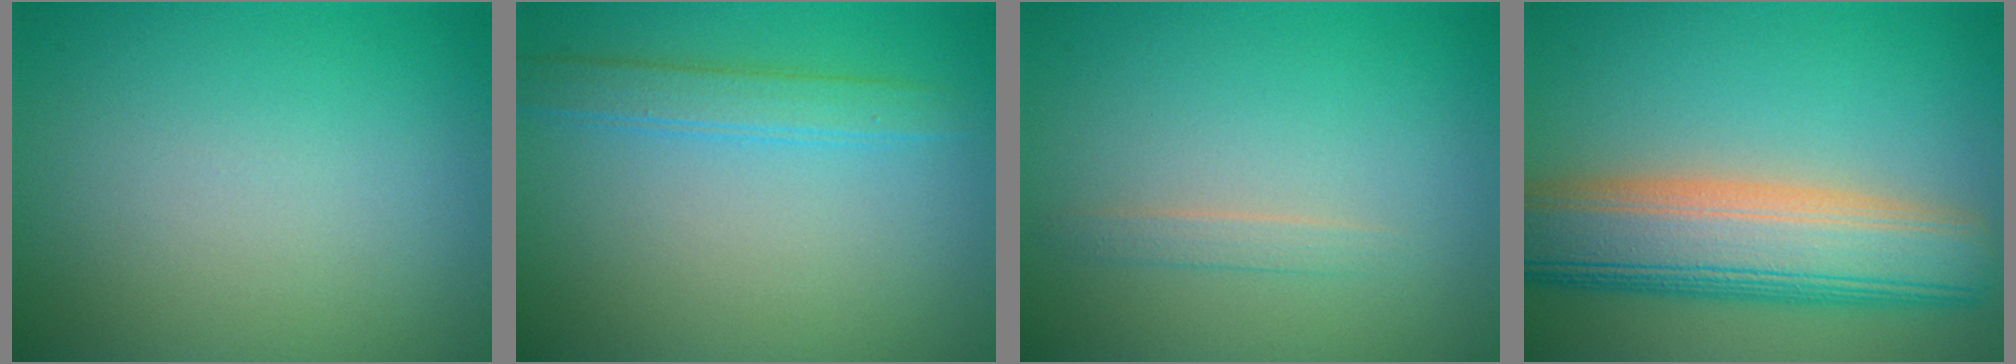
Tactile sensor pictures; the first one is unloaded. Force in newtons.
{"total": 3.4, "press": 3.4, "slide": 0.2}
{"total": 1.1, "press": 1.1, "slide": 0.1}
{"total": 9.7, "press": 9.7, "slide": 0.6}